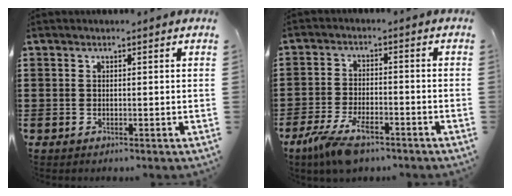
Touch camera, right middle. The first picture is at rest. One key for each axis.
{"total": 6.7, "fx": -4.3, "fy": 2.4, "fz": 4.5, "tx": -0.106, "ty": -0.007, "tz": -0.082}